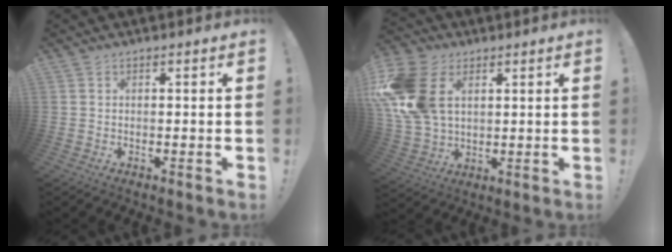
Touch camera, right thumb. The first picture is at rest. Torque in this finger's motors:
{"motor_torque": [2.33, 2.37, 0.91, 0.80, 0.32]}